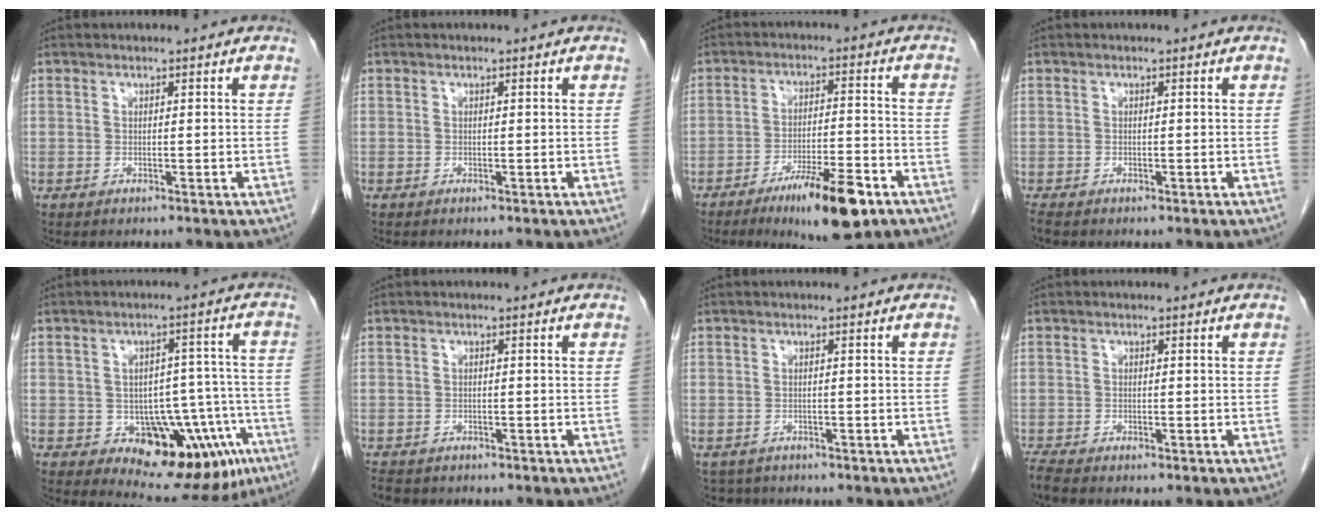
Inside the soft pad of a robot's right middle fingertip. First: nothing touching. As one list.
[{"total": 0.0}, {"total": 11.2, "force": [-6.7, 1.8, 8.8], "torque": [-0.145, -0.016, -0.101]}, {"total": 1.1, "force": [-0.9, 0.4, 0.6], "torque": [-0.021, -0.006, -0.014]}, {"total": 13.8, "force": [-6.4, 7.0, 10.0], "torque": [-0.104, 0.024, -0.074]}, {"total": 4.1, "force": [-3.4, 2.0, 1.2], "torque": [-0.024, -0.005, -0.046]}, {"total": 3.4, "force": [-2.9, 1.9, -0.1], "torque": [-0.002, -0.004, -0.047]}, {"total": 1.8, "force": [-1.6, 0.2, 0.7], "torque": [-0.025, -0.009, -0.031]}]